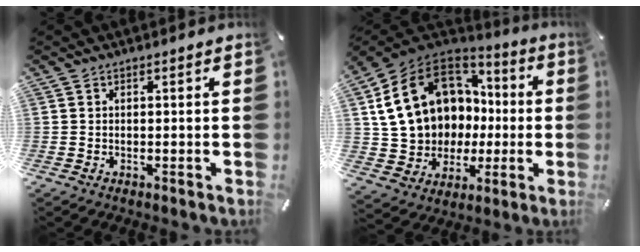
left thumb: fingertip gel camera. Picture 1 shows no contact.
{"total": 17.8, "force": [4.0, 15.1, 8.5], "torque": [-0.173, -0.021, 0.098]}